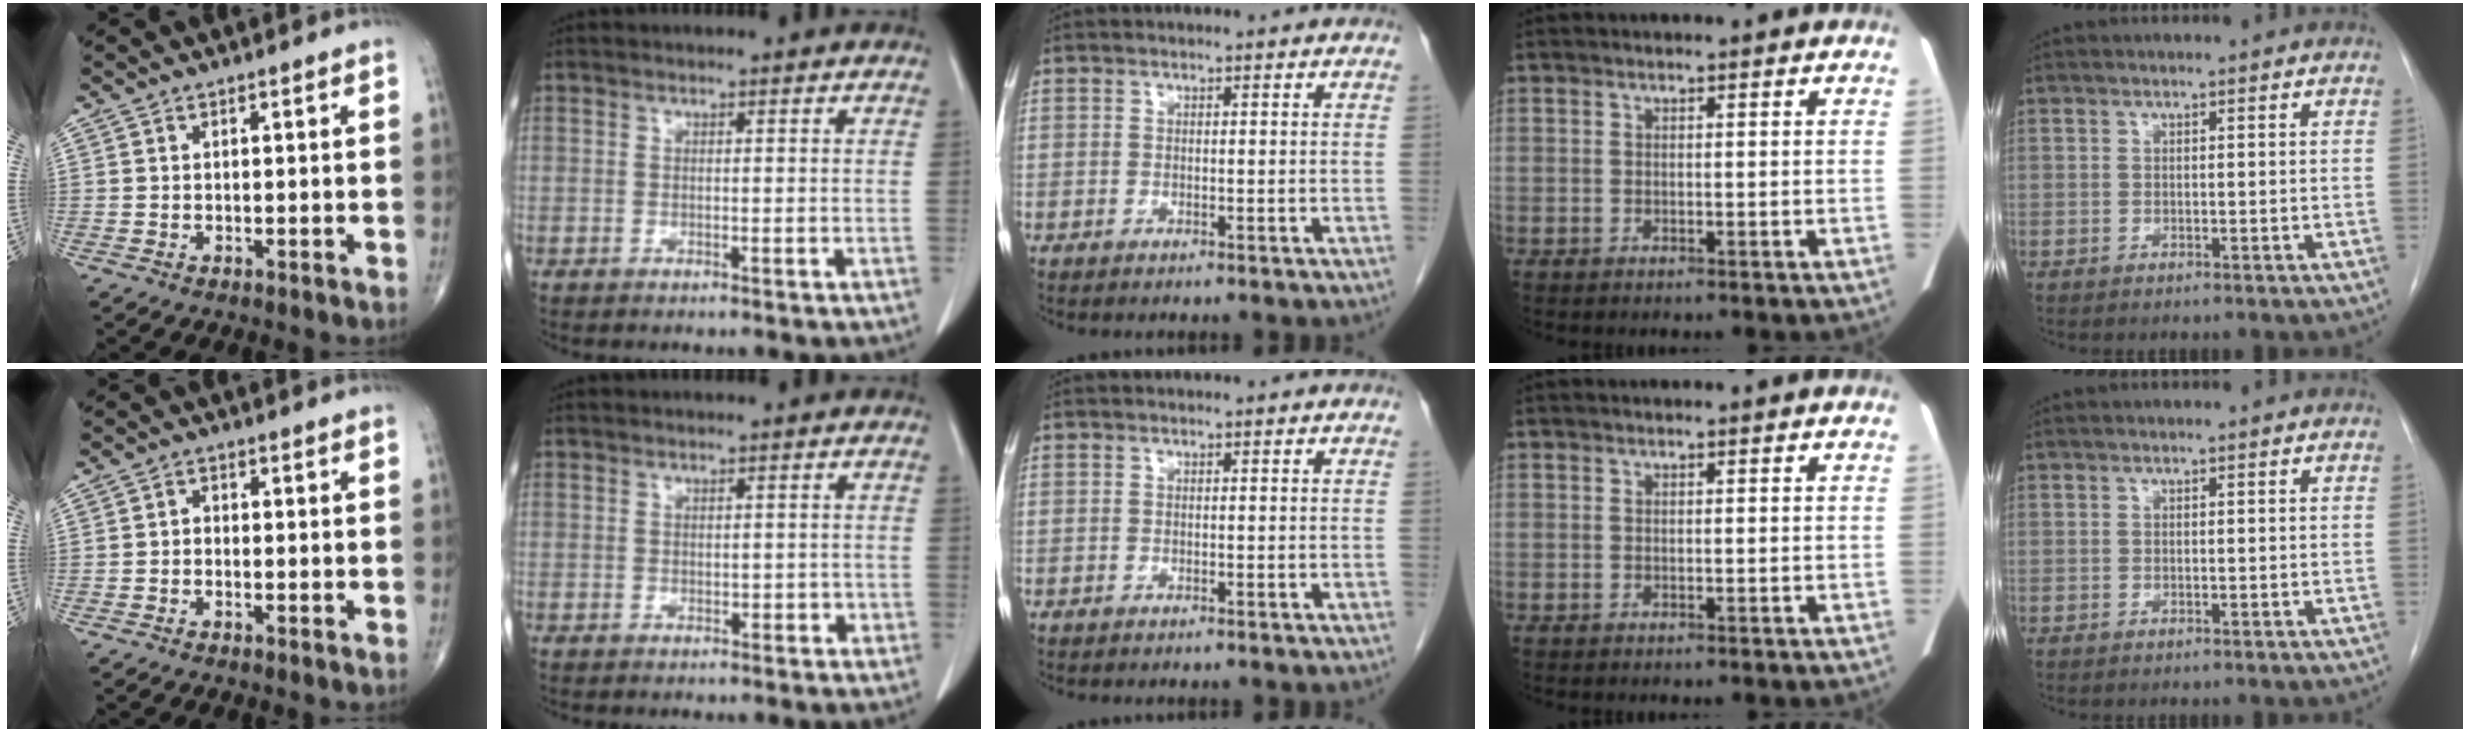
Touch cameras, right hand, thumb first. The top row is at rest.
{"thumb": {"total": 1.2, "force": [-0.5, 0.9, 0.7], "torque": [-0.002, 0.007, -0.013]}, "index": {"total": 1.1, "force": [-0.2, 0.9, 0.7], "torque": [-0.004, 0.005, 0.001]}}